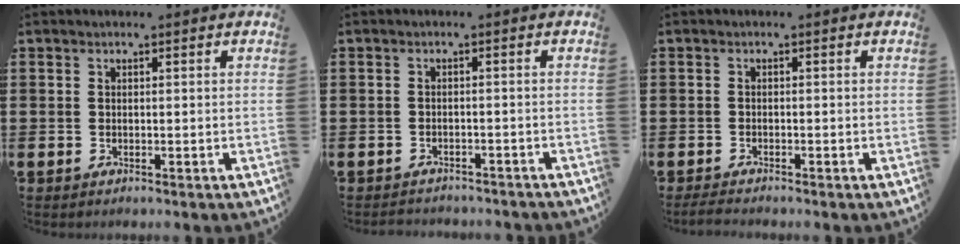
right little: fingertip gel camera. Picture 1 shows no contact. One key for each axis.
{"total": 1.4, "fx": -1.4, "fy": 0.0, "fz": -0.2, "tx": -0.002, "ty": 0.003, "tz": -0.031}
{"total": 0.8, "fx": -0.5, "fy": 0.2, "fz": 0.6, "tx": -0.012, "ty": 0.002, "tz": -0.010}